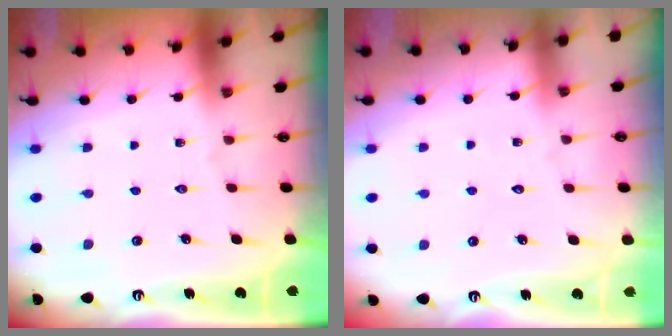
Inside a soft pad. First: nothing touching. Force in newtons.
{"total": 2.4, "press": 2.4, "slide": 0.3}